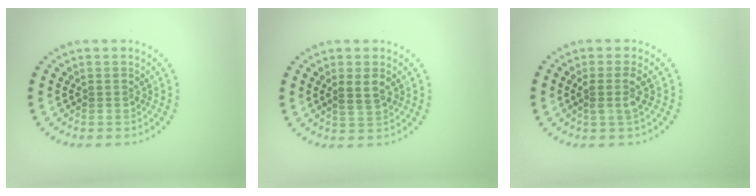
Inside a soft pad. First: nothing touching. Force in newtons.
{"total": 1.9, "press": 1.9, "slide": 0.5}
{"total": 1.7, "press": 1.3, "slide": 1.1}